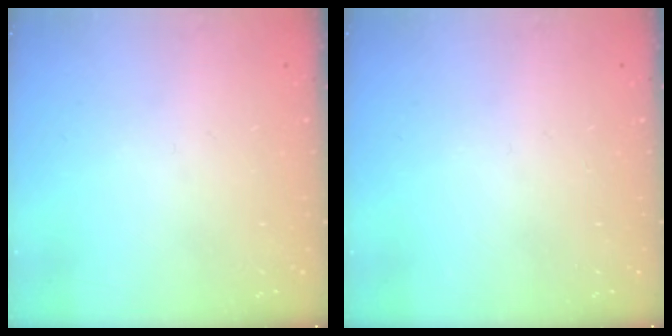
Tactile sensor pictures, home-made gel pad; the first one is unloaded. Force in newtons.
{"total": 0.0}